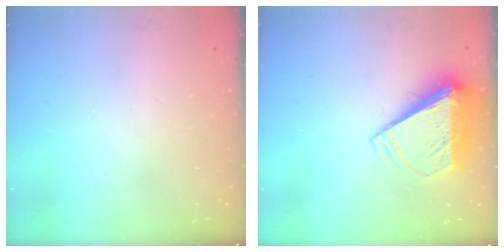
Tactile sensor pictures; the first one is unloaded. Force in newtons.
{"total": 9.1, "press": 9.0, "slide": 1.3}